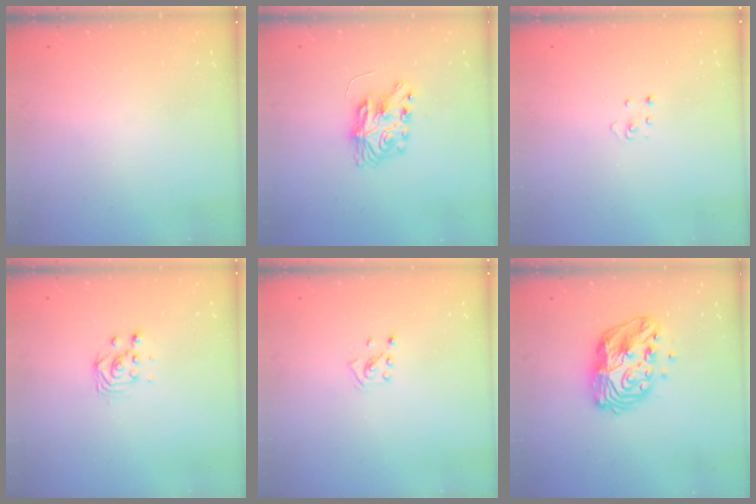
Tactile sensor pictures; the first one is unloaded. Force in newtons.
{"total": 7.9, "press": 7.9, "slide": 0.2}
{"total": 2.2, "press": 2.2, "slide": 0.2}
{"total": 2.9, "press": 2.9, "slide": 0.4}
{"total": 2.2, "press": 2.2, "slide": 0.3}
{"total": 12.3, "press": 12.3, "slide": 1.0}